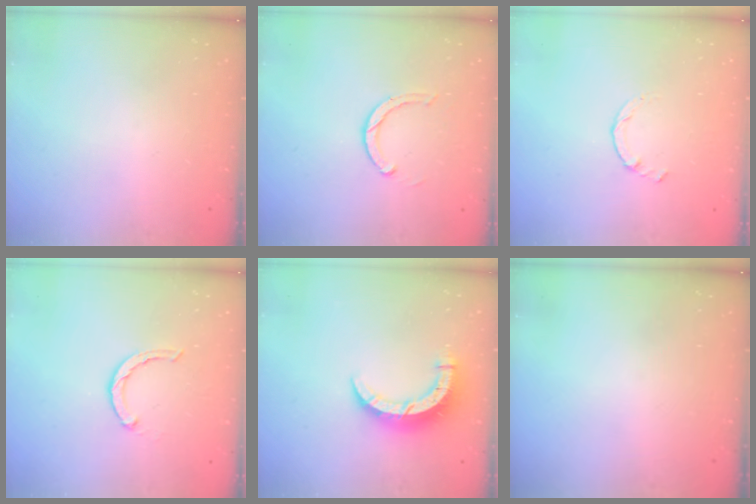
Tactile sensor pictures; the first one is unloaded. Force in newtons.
{"total": 2.9, "press": 2.9, "slide": 0.4}
{"total": 0.0}
{"total": 3.1, "press": 3.0, "slide": 0.5}
{"total": 8.8, "press": 8.7, "slide": 0.9}
{"total": 0.0}